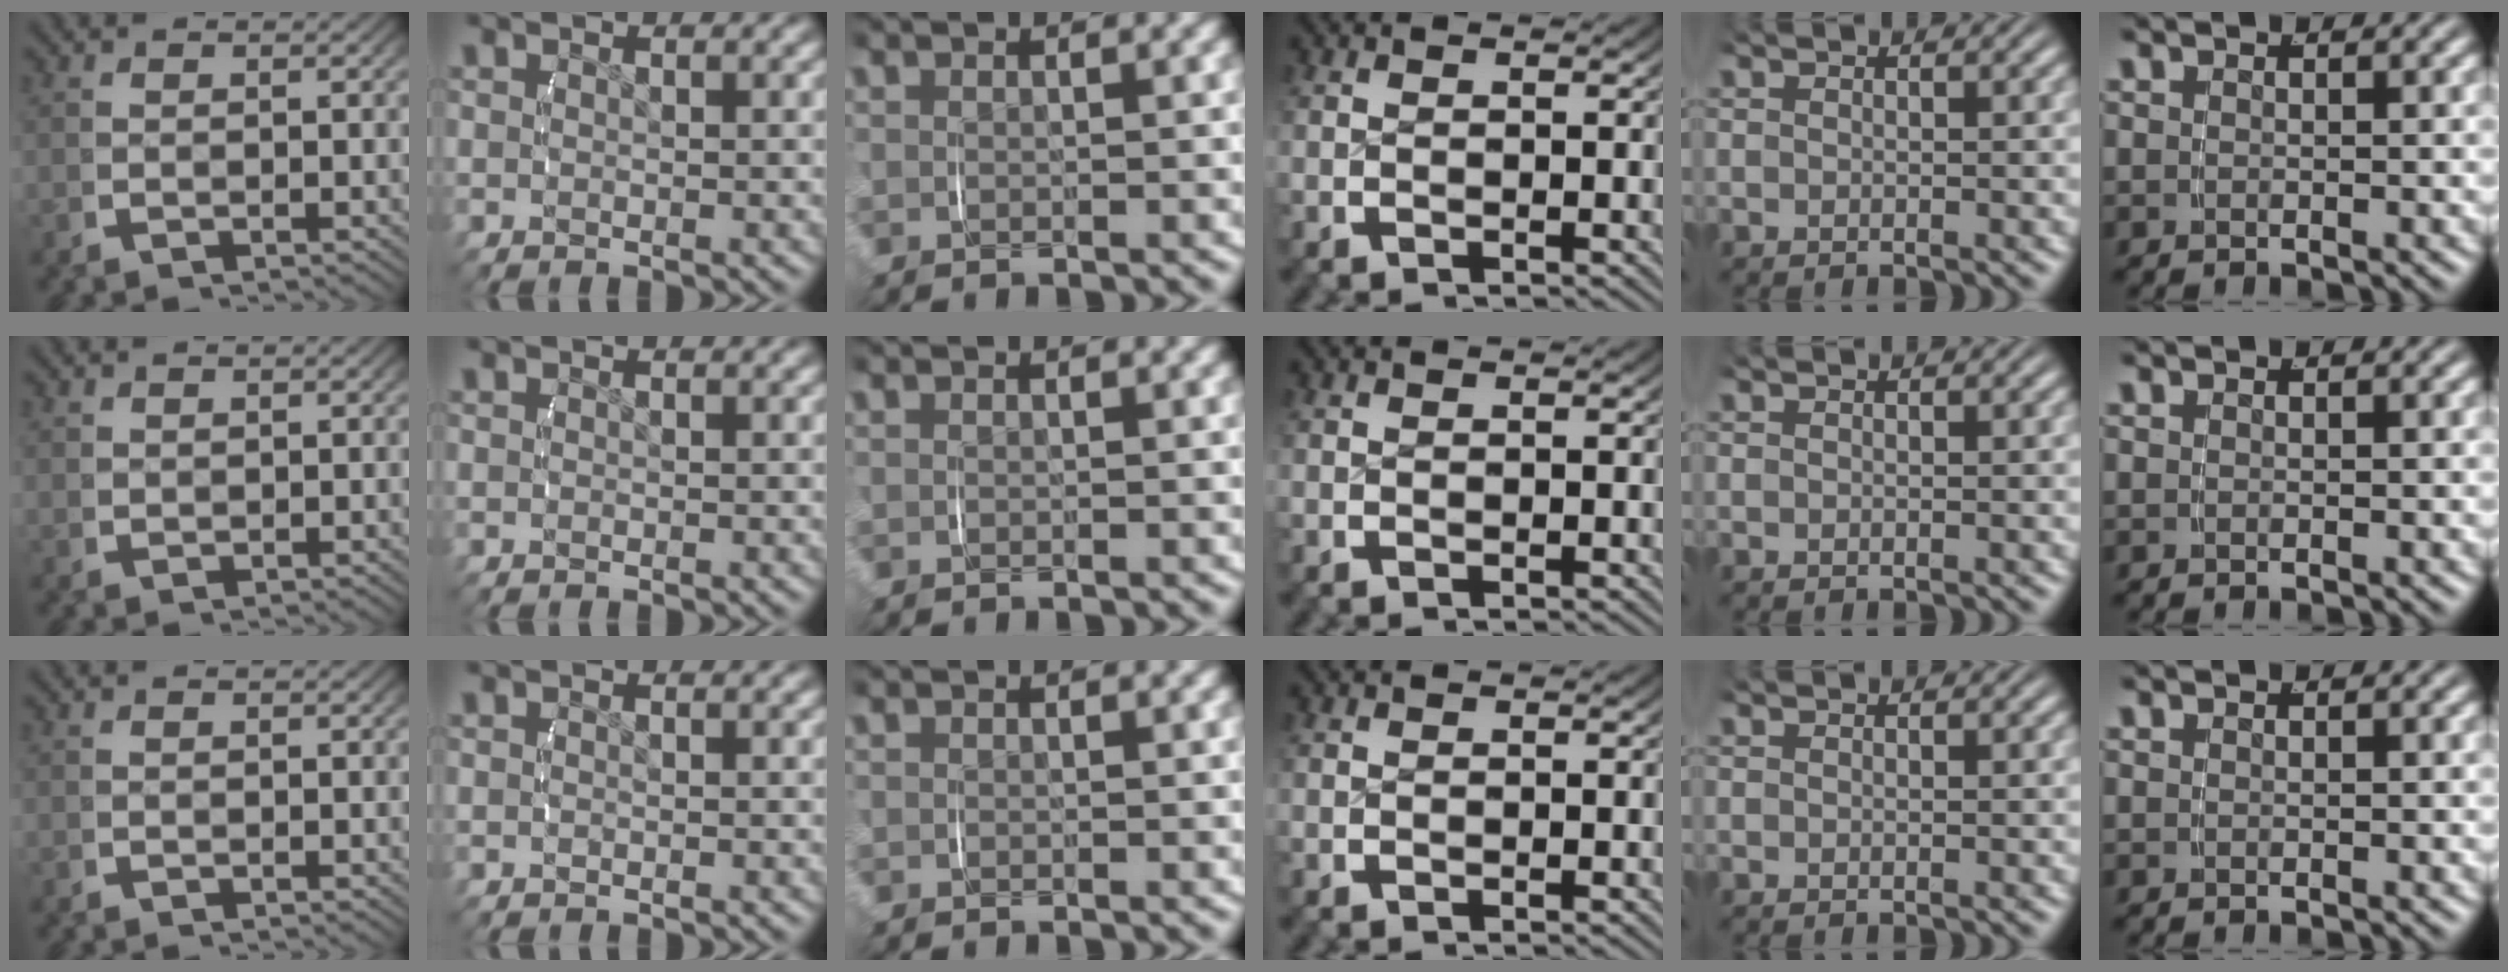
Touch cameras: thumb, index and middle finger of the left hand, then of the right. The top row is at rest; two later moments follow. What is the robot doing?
{"motion": "lift_and_place", "object": "scarf"}